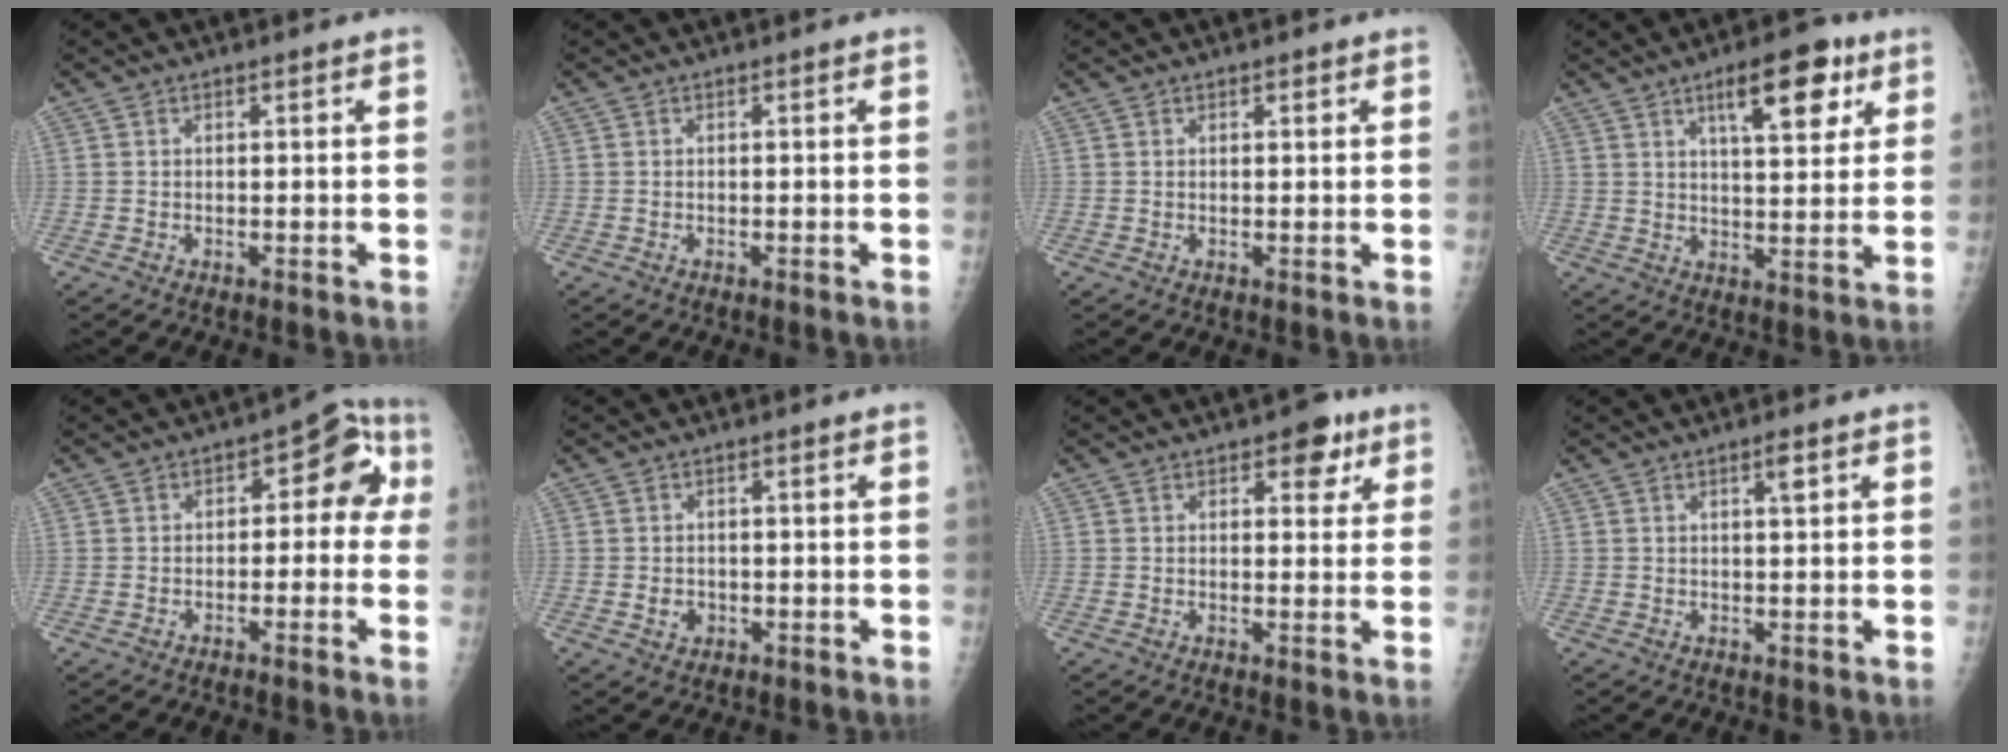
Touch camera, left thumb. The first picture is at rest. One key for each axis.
{"total": 0.0}
{"total": 1.0, "fx": 0.6, "fy": 0.5, "fz": 0.6, "tx": -0.001, "ty": -0.002, "tz": 0.007}
{"total": 11.4, "fx": 5.9, "fy": 4.2, "fz": 8.8, "tx": -0.102, "ty": -0.023, "tz": 0.084}
{"total": 7.9, "fx": -0.4, "fy": 5.0, "fz": 6.0, "tx": -0.028, "ty": 0.041, "tz": -0.019}
{"total": 2.0, "fx": -0.5, "fy": 1.8, "fz": 0.7, "tx": -0.002, "ty": 0.002, "tz": -0.003}
{"total": 5.3, "fx": 2.8, "fy": 3.0, "fz": 3.3, "tx": -0.010, "ty": -0.009, "tz": 0.029}
{"total": 1.7, "fx": 0.8, "fy": 0.3, "fz": 1.5, "tx": -0.021, "ty": -0.003, "tz": 0.013}